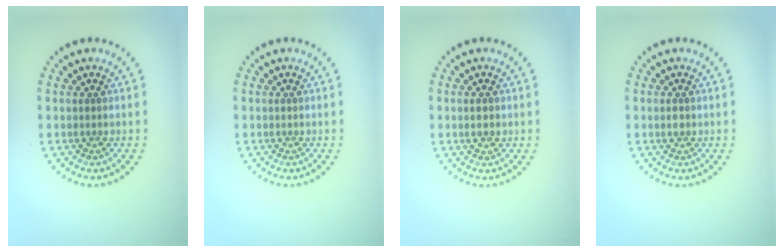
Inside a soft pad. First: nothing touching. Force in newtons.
{"total": 0.0}
{"total": 1.1, "press": 1.1, "slide": 0.1}
{"total": 0.7, "press": 0.6, "slide": 0.2}